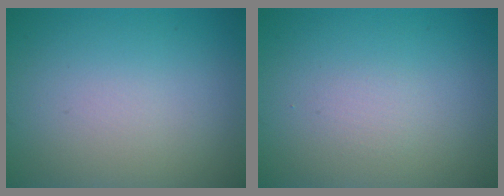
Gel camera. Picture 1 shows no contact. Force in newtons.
{"total": 0.7, "press": 0.7, "slide": 0.1}